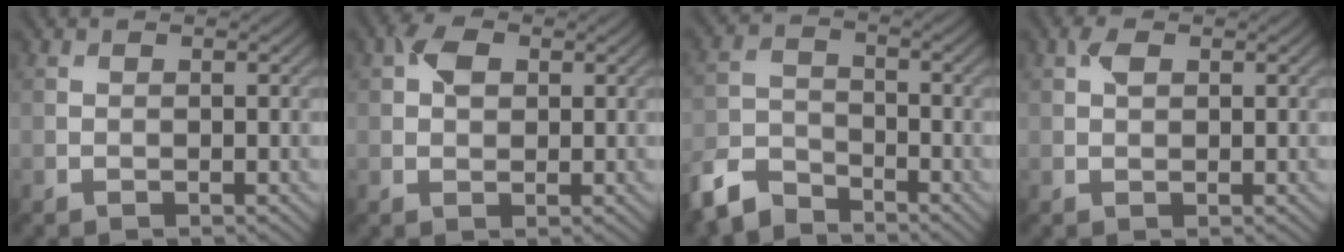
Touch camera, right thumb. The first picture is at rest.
{"total": 3.0, "force": [0.9, 2.1, 1.9], "torque": [-0.038, 0.006, 0.012]}
{"total": 6.7, "force": [-5.7, 2.7, 2.4], "torque": [-0.055, -0.010, -0.130]}
{"total": 1.6, "force": [0.6, 0.9, 1.2], "torque": [-0.025, 0.003, 0.011]}